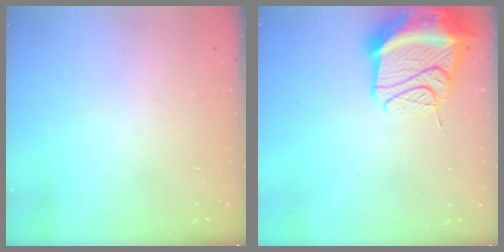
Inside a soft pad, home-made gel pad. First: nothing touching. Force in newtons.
{"total": 23.5, "press": 19.0, "slide": 13.9}